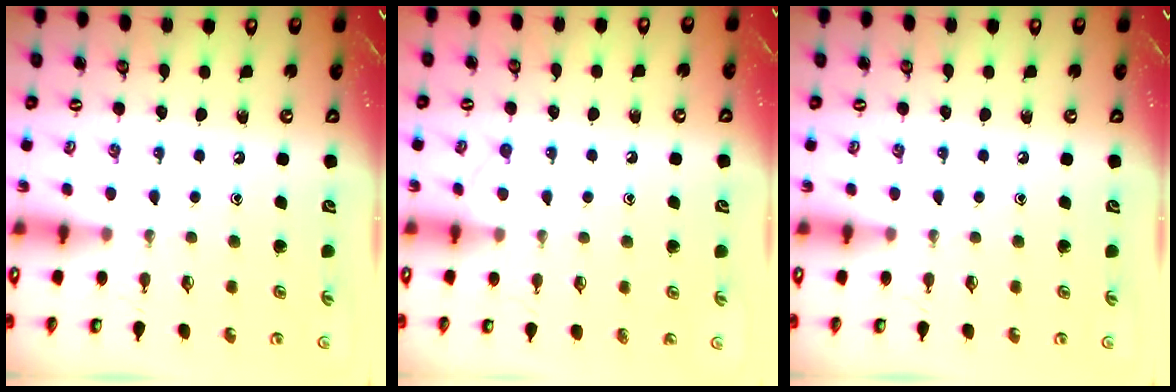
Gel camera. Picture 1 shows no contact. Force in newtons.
{"total": 5.2, "press": 5.2, "slide": 0.6}
{"total": 0.0}